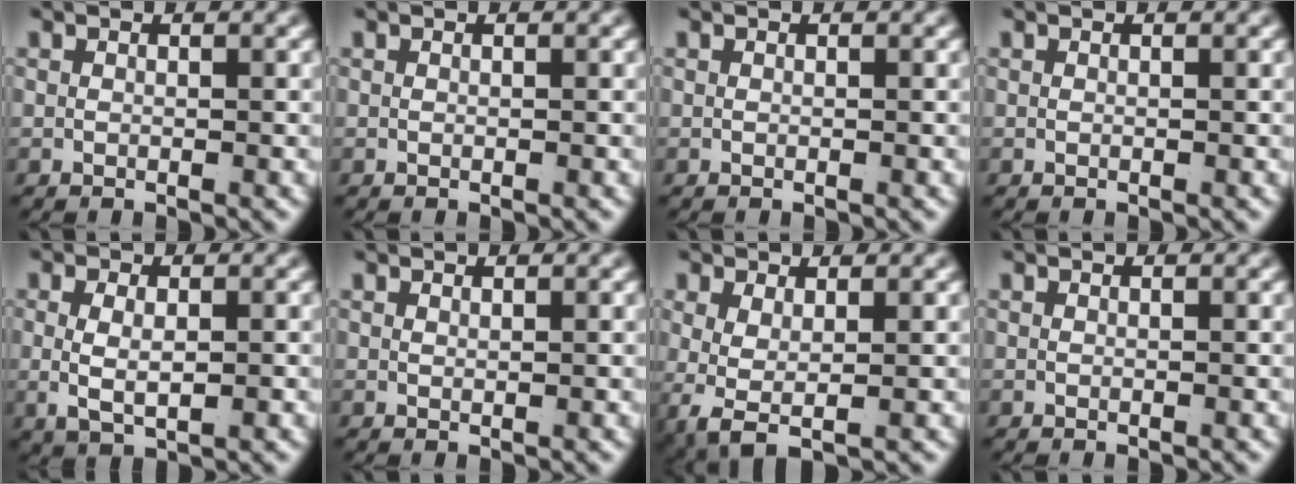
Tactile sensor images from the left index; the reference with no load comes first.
{"total": 0.0}
{"total": 0.0}
{"total": 0.0}
{"total": 3.7, "force": [-0.2, 2.1, 3.1], "torque": [-0.068, -0.015, 0.010]}
{"total": 0.7, "force": [0.4, -0.6, 0.1], "torque": [0.000, -0.006, 0.013]}
{"total": 4.7, "force": [-1.0, 3.2, 3.3], "torque": [-0.097, -0.038, 0.001]}
{"total": 0.0}